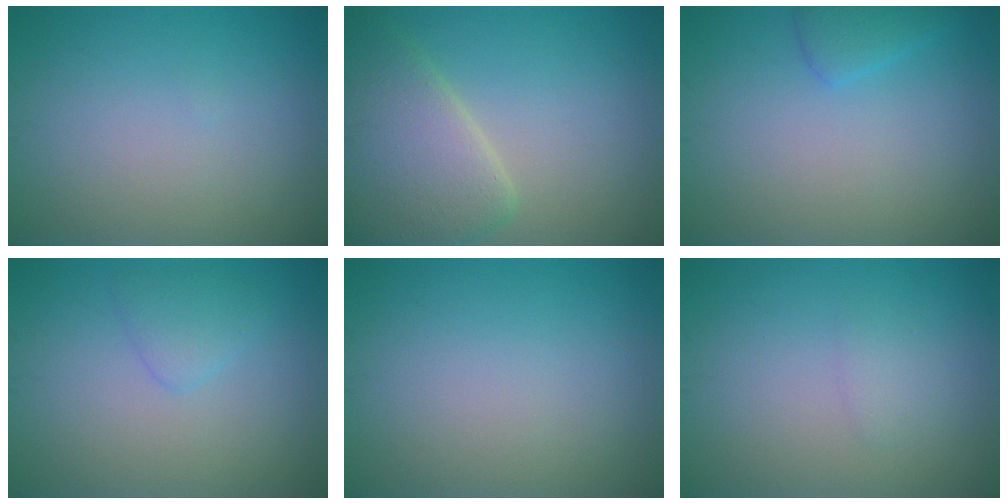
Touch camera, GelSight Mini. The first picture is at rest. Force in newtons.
{"total": 6.4, "press": 6.4, "slide": 0.5}
{"total": 1.7, "press": 1.7, "slide": 0.1}
{"total": 1.6, "press": 1.6, "slide": 0.1}
{"total": 0.0}
{"total": 1.0, "press": 1.0, "slide": 0.1}